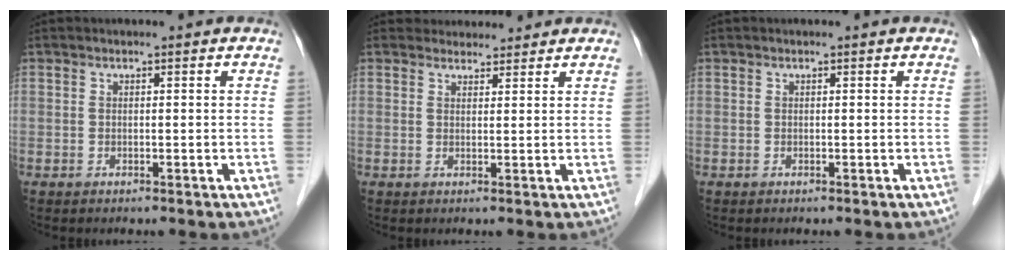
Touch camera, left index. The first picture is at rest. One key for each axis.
{"total": 3.4, "fx": 3.2, "fy": 1.1, "fz": -0.1, "tx": 0.003, "ty": 0.010, "tz": 0.042}
{"total": 0.0}